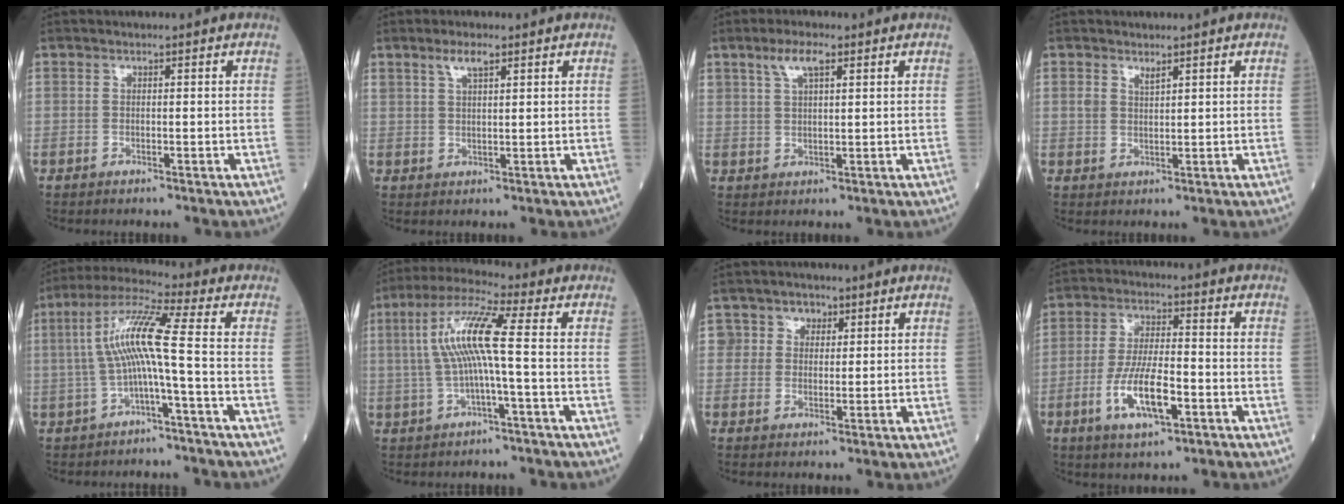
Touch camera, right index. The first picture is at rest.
{"total": 3.2, "force": [2.1, 0.8, 2.3], "torque": [-0.047, 0.006, 0.041]}
{"total": 4.3, "force": [2.5, 1.2, 3.3], "torque": [-0.070, 0.009, 0.051]}
{"total": 1.9, "force": [1.3, 0.8, 1.1], "torque": [-0.024, 0.001, 0.029]}
{"total": 9.1, "force": [-0.8, -0.7, 9.1], "torque": [-0.181, 0.029, -0.016]}
{"total": 9.5, "force": [0.3, 0.3, 9.5], "torque": [-0.193, 0.025, 0.003]}
{"total": 3.9, "force": [1.7, 3.5, 0.5], "torque": [0.005, 0.004, 0.025]}
{"total": 9.5, "force": [-3.4, 2.5, 8.5], "torque": [-0.173, -0.004, -0.060]}